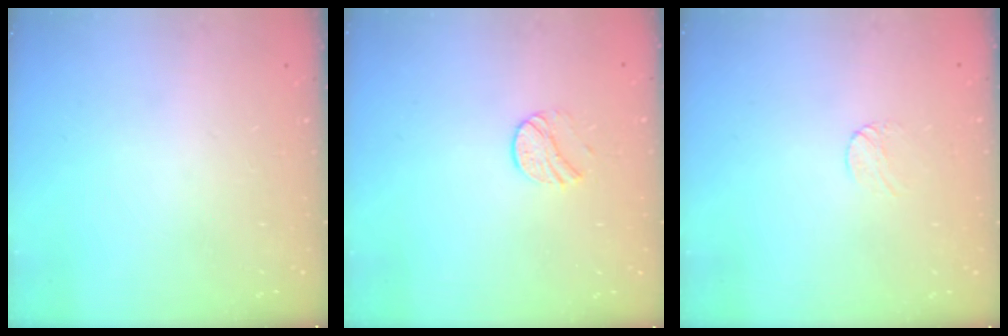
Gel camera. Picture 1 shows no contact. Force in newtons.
{"total": 8.1, "press": 8.1, "slide": 0.6}
{"total": 3.2, "press": 3.2, "slide": 0.3}